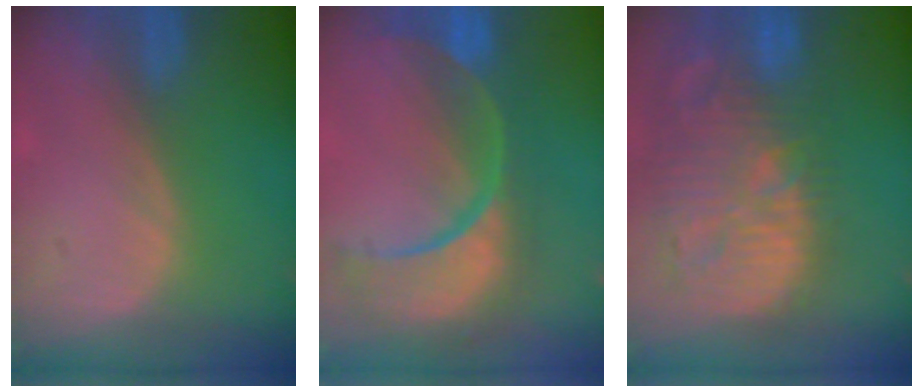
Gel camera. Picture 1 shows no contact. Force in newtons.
{"total": 13.7, "press": 10.8, "slide": 8.3}
{"total": 14.7, "press": 12.8, "slide": 7.2}